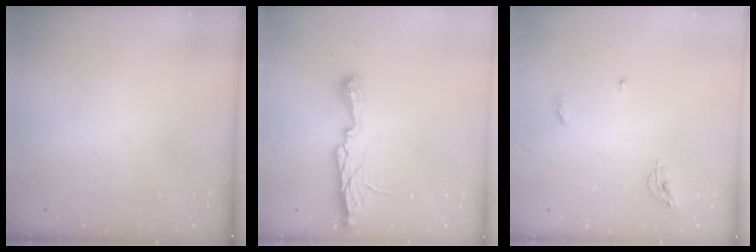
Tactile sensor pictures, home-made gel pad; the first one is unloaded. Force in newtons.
{"total": 9.7, "press": 9.7, "slide": 0.9}
{"total": 6.3, "press": 6.3, "slide": 0.2}